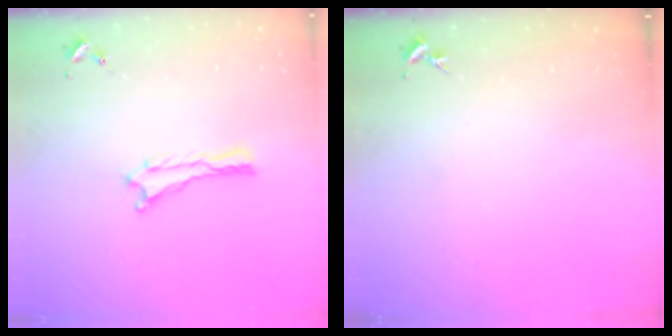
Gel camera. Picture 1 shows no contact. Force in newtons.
{"total": 0.0}